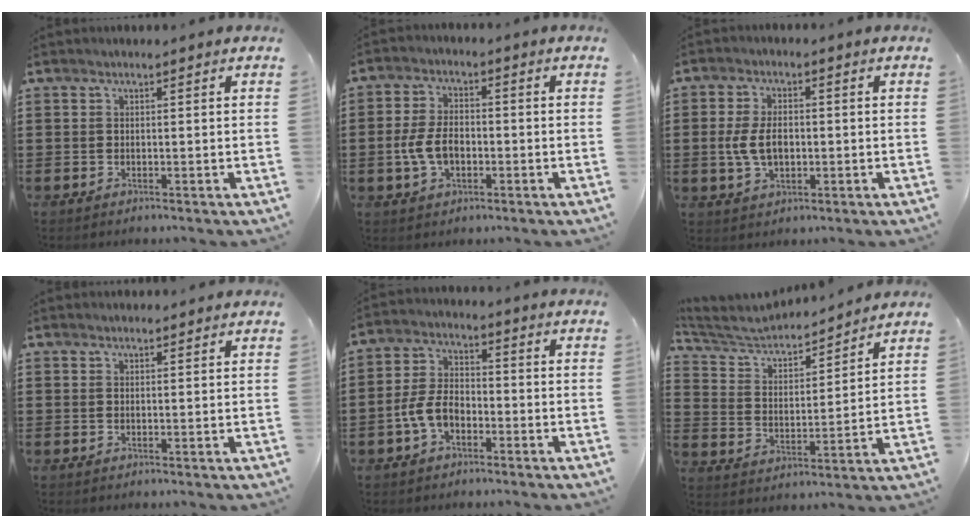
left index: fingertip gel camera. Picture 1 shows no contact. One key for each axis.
{"total": 6.0, "fx": -1.4, "fy": 3.5, "fz": 4.7, "tx": -0.110, "ty": 0.001, "tz": -0.031}
{"total": 5.9, "fx": -0.4, "fy": 3.4, "fz": 4.7, "tx": -0.111, "ty": 0.002, "tz": -0.013}
{"total": 1.0, "fx": 1.0, "fy": 0.1, "fz": 0.1, "tx": -0.003, "ty": 0.000, "tz": 0.020}
{"total": 5.5, "fx": -2.4, "fy": 3.2, "fz": 3.8, "tx": -0.093, "ty": 0.003, "tz": -0.052}
{"total": 4.6, "fx": 4.3, "fy": 1.3, "fz": 1.1, "tx": -0.048, "ty": -0.030, "tz": 0.067}